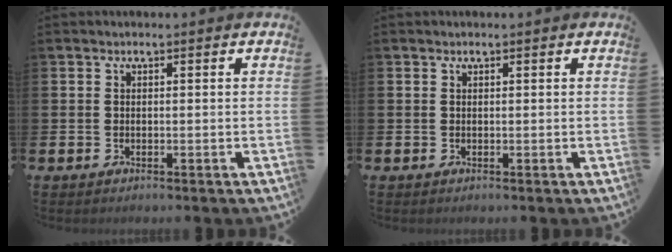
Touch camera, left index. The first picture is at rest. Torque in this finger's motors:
{"motor_torque": [0.04, 0.01, -0.02, 0.02]}